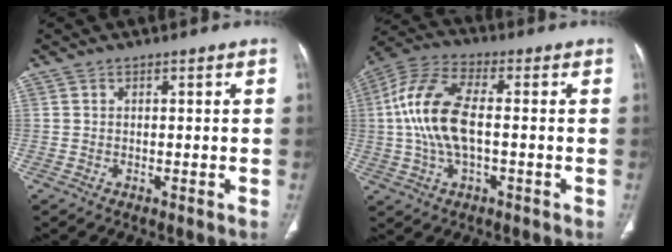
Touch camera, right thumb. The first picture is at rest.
{"total": 13.7, "force": [-0.1, 6.3, 12.1], "torque": [-0.264, 0.026, -0.006]}